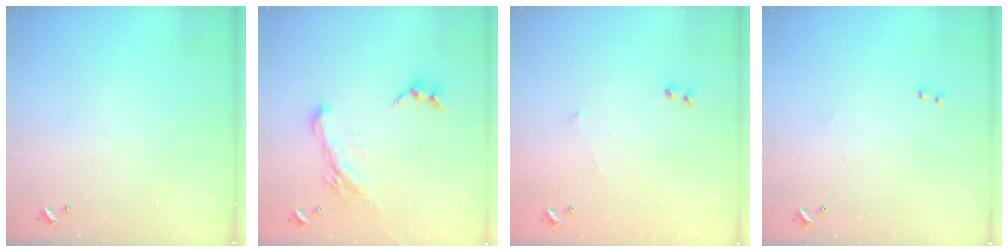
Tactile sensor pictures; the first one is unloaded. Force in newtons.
{"total": 3.4, "press": 3.1, "slide": 1.4}
{"total": 6.1, "press": 6.0, "slide": 0.9}
{"total": 2.3, "press": 2.2, "slide": 0.8}